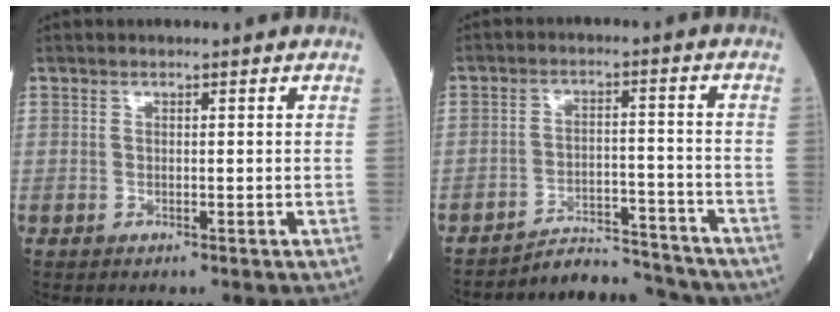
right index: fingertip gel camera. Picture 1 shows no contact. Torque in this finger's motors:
{"motor_torque": [0.25, -1.41, 0.03, 0.02]}